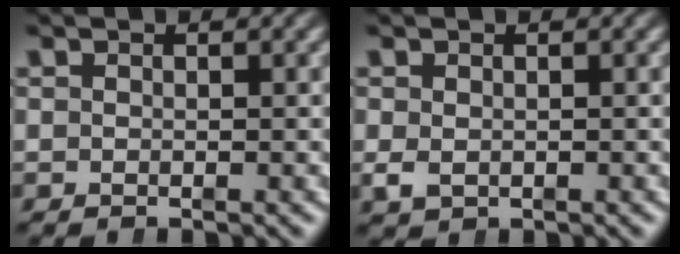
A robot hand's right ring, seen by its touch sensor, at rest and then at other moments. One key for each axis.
{"total": 1.2, "fx": -0.4, "fy": 0.8, "fz": 0.8, "tx": -0.024, "ty": -0.015, "tz": 0.005}